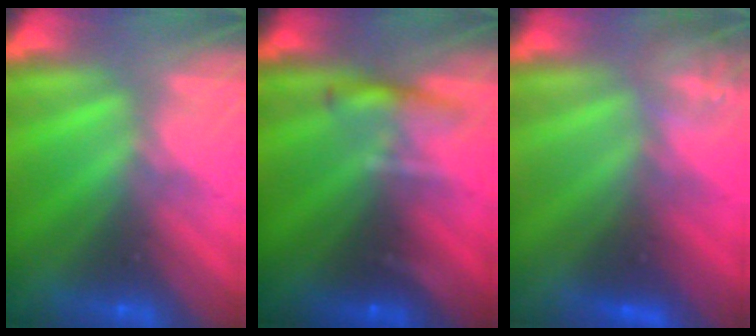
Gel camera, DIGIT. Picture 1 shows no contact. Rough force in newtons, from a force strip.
{"total": 9.4}
{"total": 3.0}